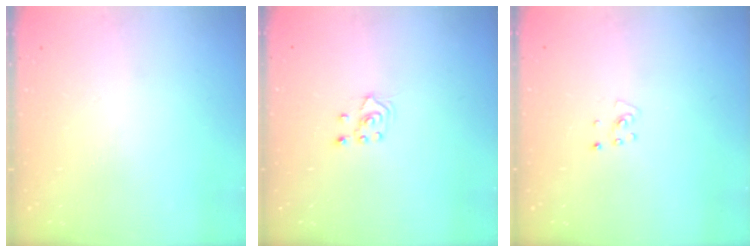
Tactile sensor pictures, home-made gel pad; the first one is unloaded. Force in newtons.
{"total": 3.0, "press": 2.9, "slide": 0.7}
{"total": 3.7, "press": 3.7, "slide": 0.4}